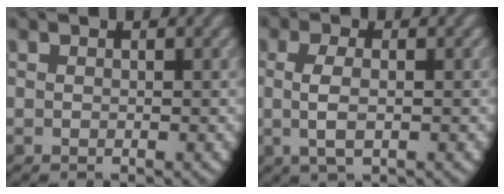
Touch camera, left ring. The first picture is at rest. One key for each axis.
{"total": 2.9, "fx": 0.1, "fy": 1.2, "fz": 2.7, "tx": -0.067, "ty": -0.007, "tz": 0.008}